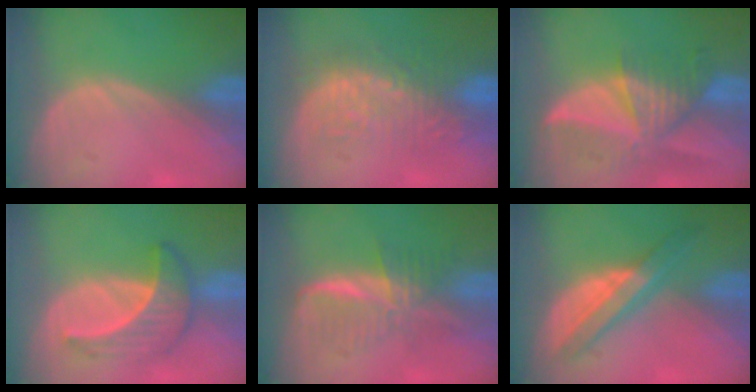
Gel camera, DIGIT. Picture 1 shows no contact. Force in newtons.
{"total": 10.0, "press": 9.3, "slide": 3.8}
{"total": 9.1, "press": 8.3, "slide": 3.8}
{"total": 6.4, "press": 6.2, "slide": 1.7}
{"total": 6.2, "press": 6.1, "slide": 0.8}
{"total": 6.0, "press": 6.0, "slide": 0.1}